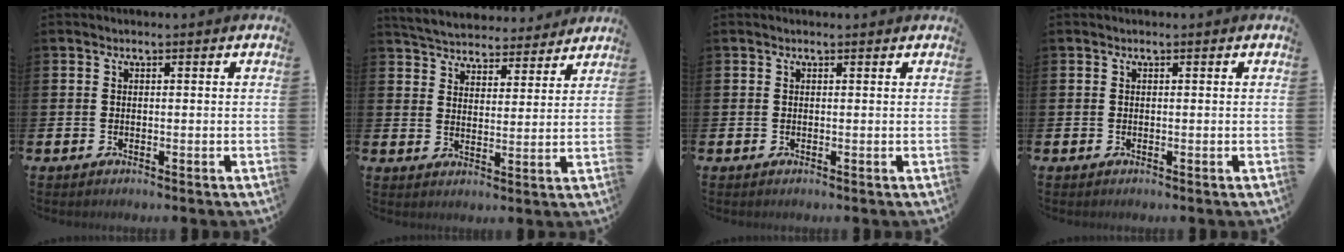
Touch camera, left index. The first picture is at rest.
{"total": 5.3, "force": [5.2, 1.2, 0.0], "torque": [-0.031, -0.035, 0.092]}
{"total": 0.0}
{"total": 0.0}